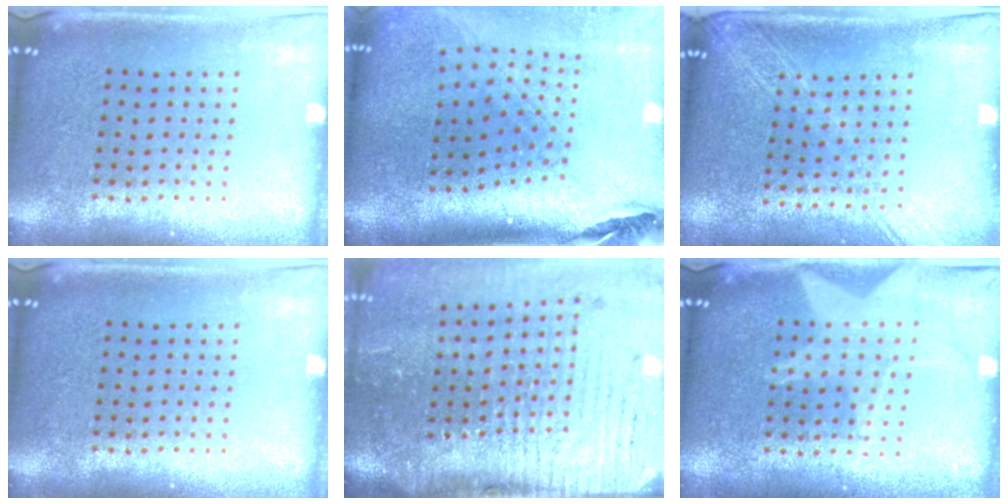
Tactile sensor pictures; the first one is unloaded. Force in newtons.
{"total": 2.7, "press": 2.0, "slide": 1.8}
{"total": 1.8, "press": 1.5, "slide": 1.0}
{"total": 0.0}
{"total": 5.0, "press": 4.1, "slide": 2.8}
{"total": 1.5, "press": 1.4, "slide": 0.3}